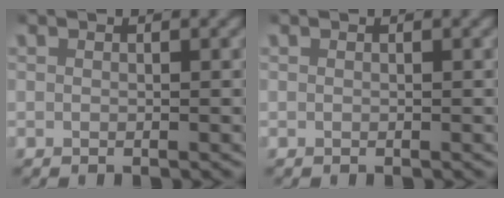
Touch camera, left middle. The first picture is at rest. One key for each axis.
{"total": 0.0}